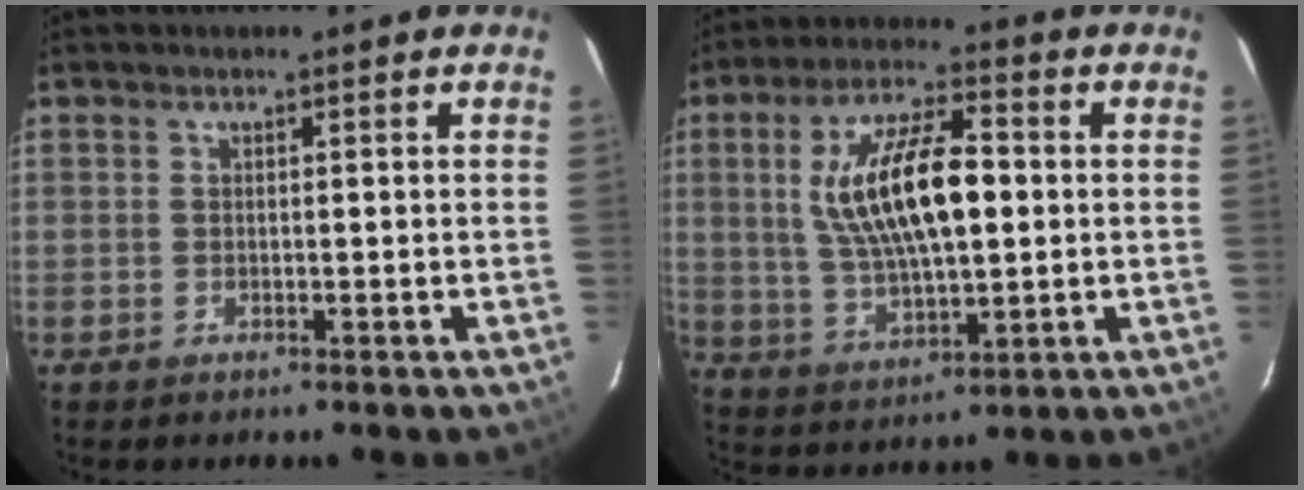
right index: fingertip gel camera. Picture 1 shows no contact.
{"total": 15.7, "force": [1.8, 5.8, 14.4], "torque": [-0.272, 0.009, 0.039]}